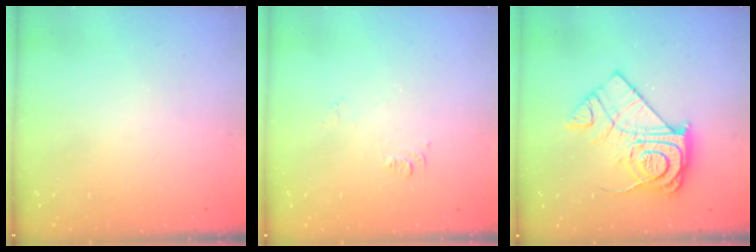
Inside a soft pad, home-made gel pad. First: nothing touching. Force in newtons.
{"total": 6.0, "press": 5.9, "slide": 0.7}
{"total": 16.2, "press": 16.1, "slide": 1.5}